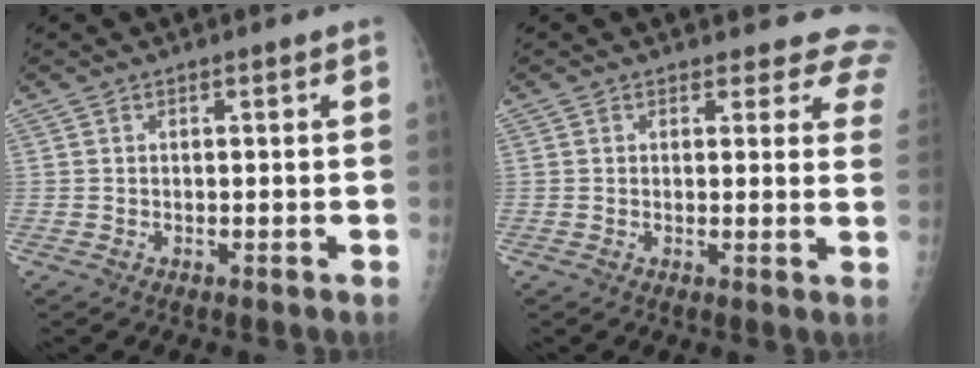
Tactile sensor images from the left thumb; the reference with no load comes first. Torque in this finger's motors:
{"motor_torque": [0.08, 0.08, -0.09, -0.25, 0.00]}